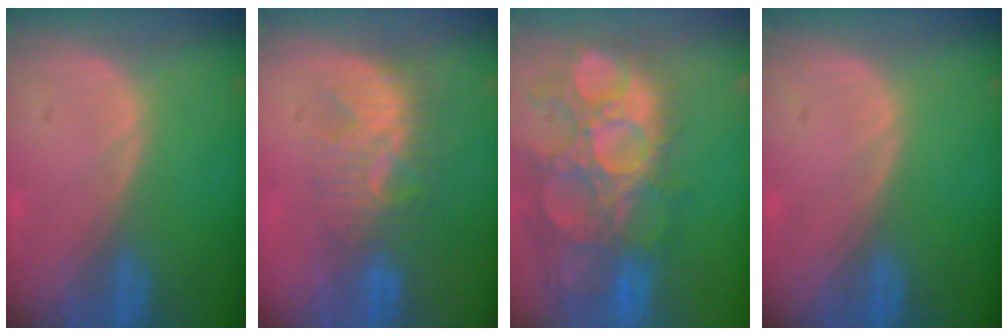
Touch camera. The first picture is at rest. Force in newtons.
{"total": 7.7, "press": 7.4, "slide": 2.3}
{"total": 15.0, "press": 12.6, "slide": 8.1}
{"total": 0.0}